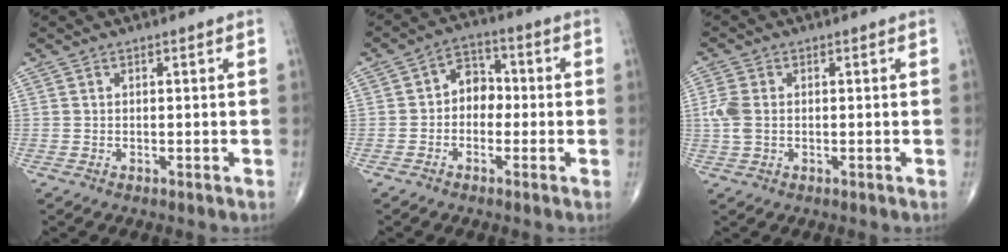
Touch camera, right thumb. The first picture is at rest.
{"total": 5.7, "force": [-0.8, 4.4, 3.4], "torque": [-0.023, 0.025, -0.030]}
{"total": 4.1, "force": [0.0, 2.7, 3.1], "torque": [-0.091, 0.004, -0.002]}